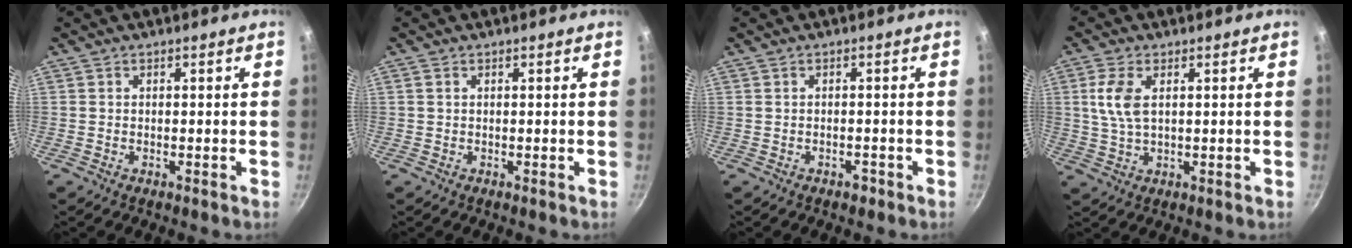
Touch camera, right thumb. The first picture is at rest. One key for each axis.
{"total": 0.0}
{"total": 1.1, "fx": -0.8, "fy": 0.6, "fz": 0.4, "tx": -0.004, "ty": 0.009, "tz": -0.005}
{"total": 6.2, "fx": 1.4, "fy": 3.2, "fz": 5.1, "tx": -0.107, "ty": 0.001, "tz": 0.029}